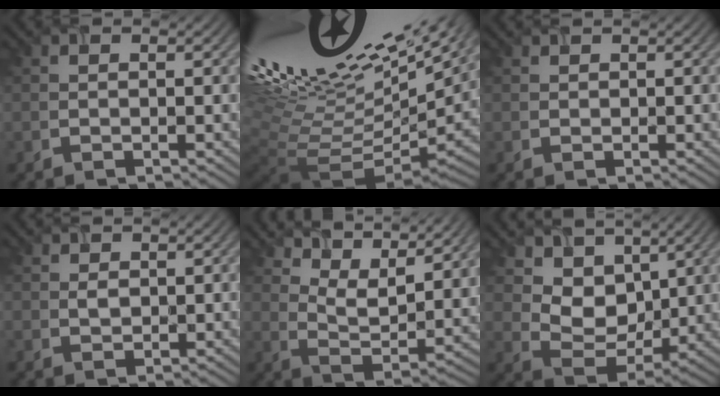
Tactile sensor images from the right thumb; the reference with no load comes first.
{"total": 17.9, "force": [8.6, 5.9, 14.6], "torque": [-0.240, 0.034, 0.181]}
{"total": 0.9, "force": [0.8, 0.4, 0.2], "torque": [-0.005, 0.008, 0.020]}
{"total": 1.8, "force": [1.1, 1.1, 0.9], "torque": [-0.022, 0.006, 0.028]}
{"total": 10.0, "force": [7.6, 3.4, 5.5], "torque": [-0.130, 0.002, 0.131]}
{"total": 8.8, "force": [4.8, 6.0, 4.3], "torque": [-0.102, -0.005, 0.094]}